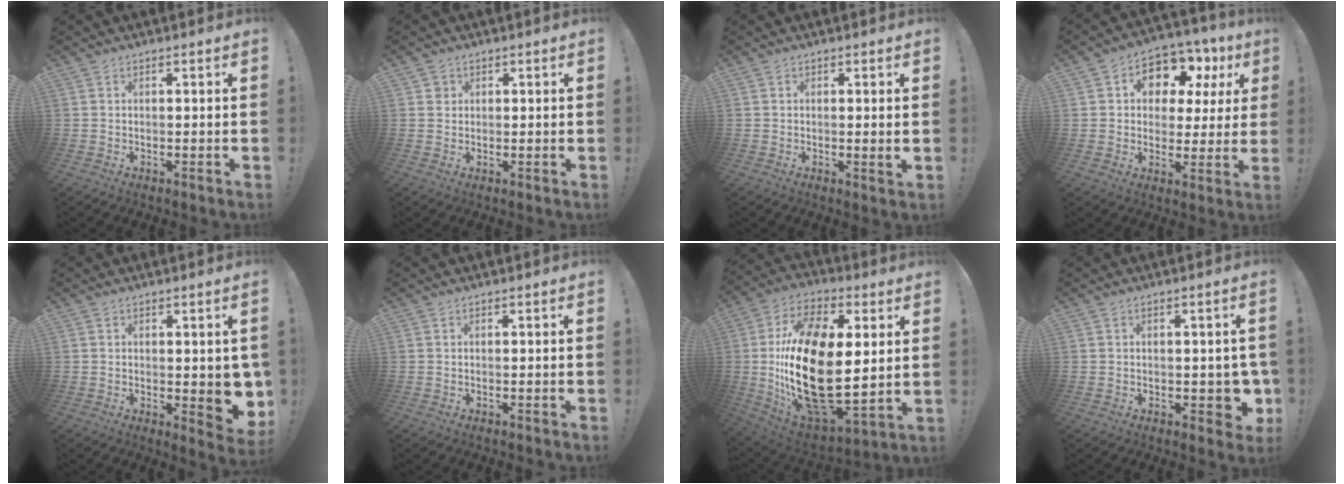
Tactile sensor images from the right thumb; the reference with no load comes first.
{"total": 2.1, "force": [0.9, 1.8, 0.3], "torque": [0.008, -0.002, 0.013]}
{"total": 1.7, "force": [0.7, -0.1, 1.5], "torque": [-0.012, -0.009, 0.009]}
{"total": 9.5, "force": [5.1, 6.6, 4.6], "torque": [-0.062, -0.042, 0.090]}
{"total": 5.4, "force": [0.5, 2.8, 4.5], "torque": [-0.033, -0.015, 0.019]}
{"total": 0.0}
{"total": 29.2, "force": [1.3, 15.5, 24.7], "torque": [-0.497, -0.019, 0.034]}
{"total": 5.2, "force": [-0.9, 3.4, 3.8], "torque": [-0.023, 0.002, -0.012]}